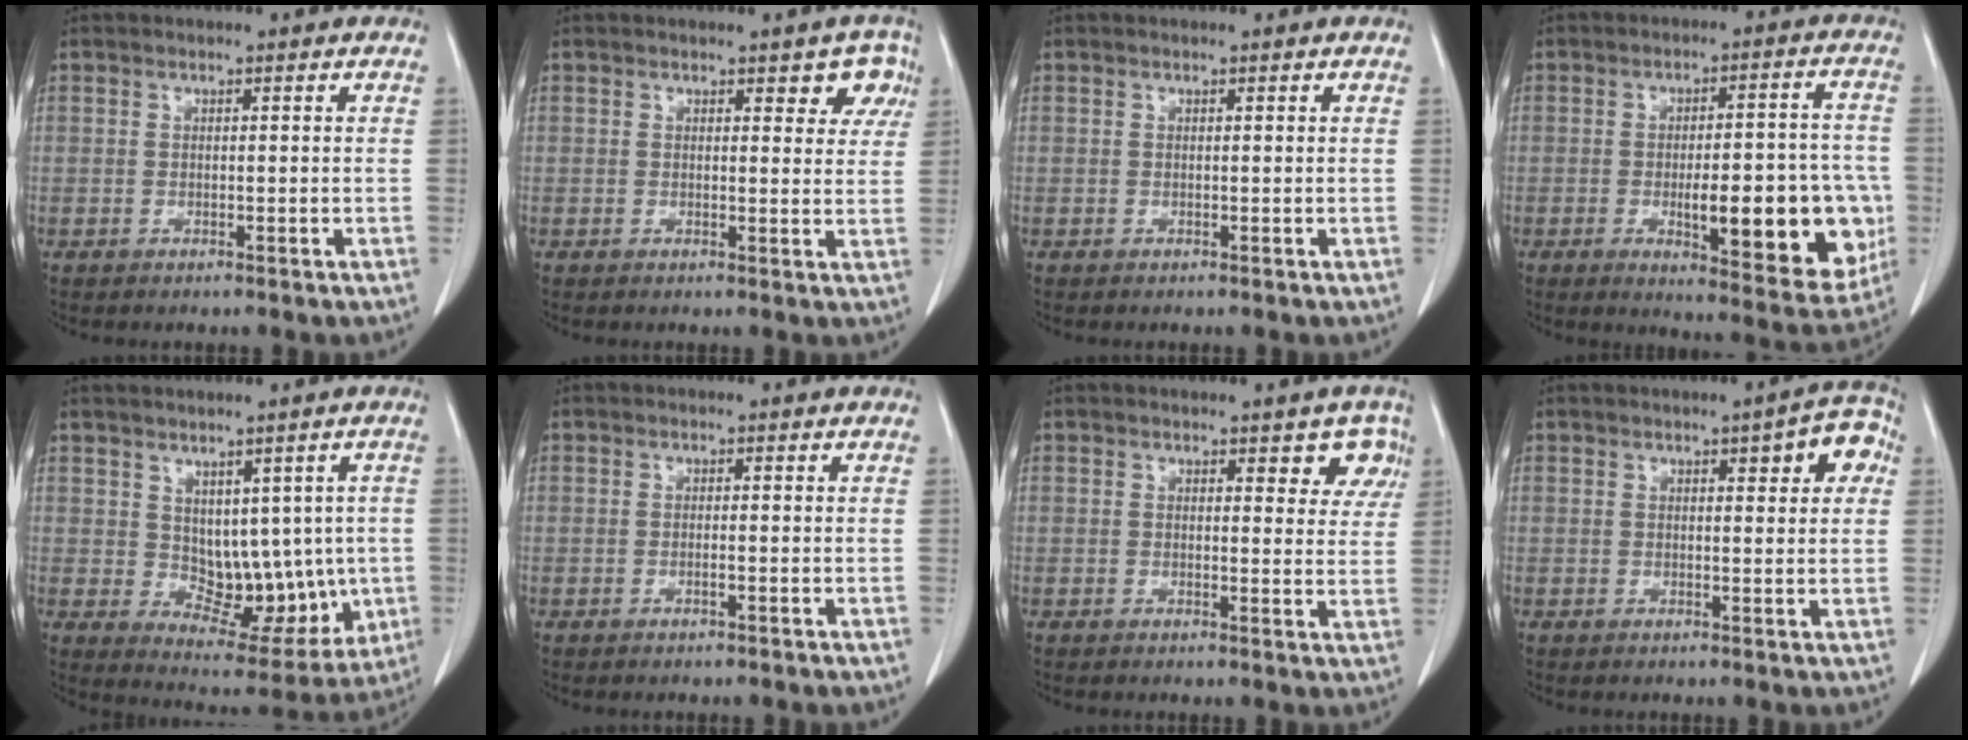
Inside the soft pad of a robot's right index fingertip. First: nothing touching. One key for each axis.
{"total": 4.1, "fx": 2.4, "fy": 2.1, "fz": 2.7, "tx": -0.010, "ty": 0.005, "tz": 0.021}
{"total": 0.0}
{"total": 16.9, "fx": -4.0, "fy": 4.8, "fz": 15.7, "tx": -0.159, "ty": 0.015, "tz": -0.035}
{"total": 10.5, "fx": 0.3, "fy": 6.5, "fz": 8.2, "tx": -0.088, "ty": 0.005, "tz": 0.029}
{"total": 0.8, "fx": -0.4, "fy": 0.0, "fz": 0.7, "tx": -0.016, "ty": 0.000, "tz": -0.005}
{"total": 4.6, "fx": 2.7, "fy": 2.2, "fz": 3.0, "tx": -0.013, "ty": 0.000, "tz": 0.026}
{"total": 5.4, "fx": 2.0, "fy": 1.6, "fz": 4.8, "tx": -0.048, "ty": 0.013, "tz": 0.018}